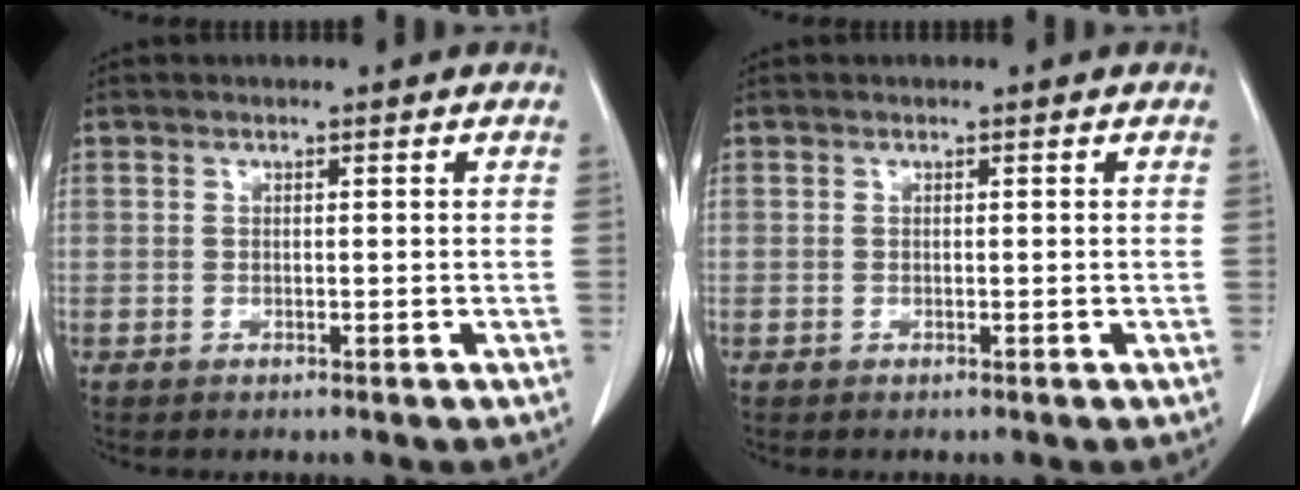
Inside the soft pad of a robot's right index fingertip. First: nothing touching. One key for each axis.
{"total": 0.0}